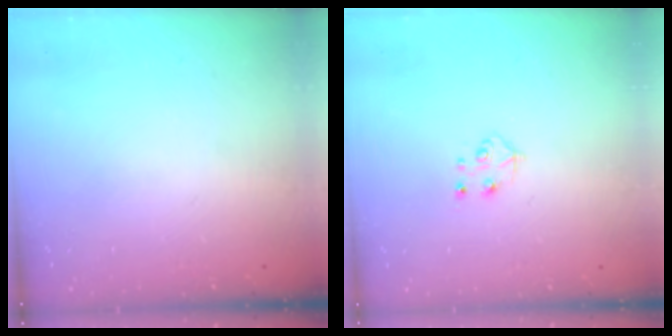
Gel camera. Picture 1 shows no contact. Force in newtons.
{"total": 5.0, "press": 4.9, "slide": 0.5}